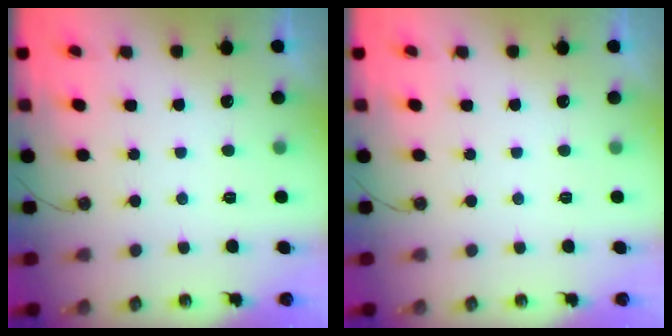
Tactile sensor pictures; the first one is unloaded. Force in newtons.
{"total": 0.0}